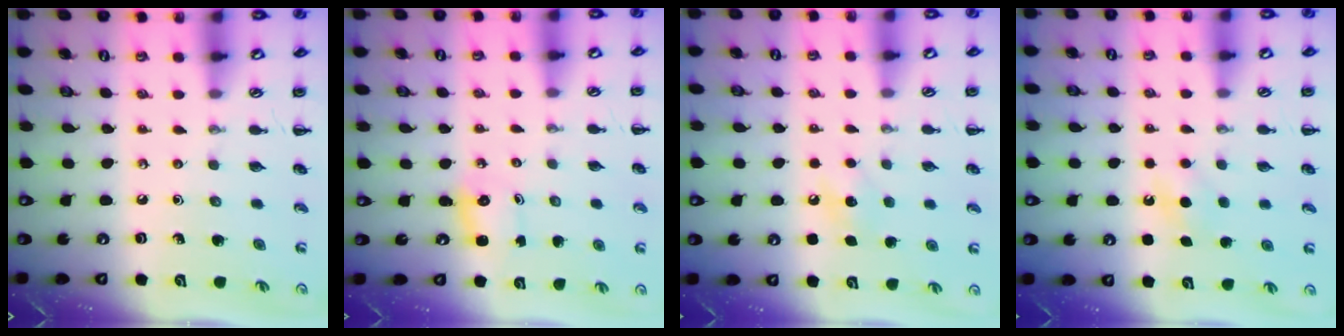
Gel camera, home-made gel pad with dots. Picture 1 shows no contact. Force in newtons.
{"total": 2.2, "press": 2.1, "slide": 0.8}
{"total": 8.1, "press": 7.9, "slide": 1.8}
{"total": 4.9, "press": 4.8, "slide": 1.2}